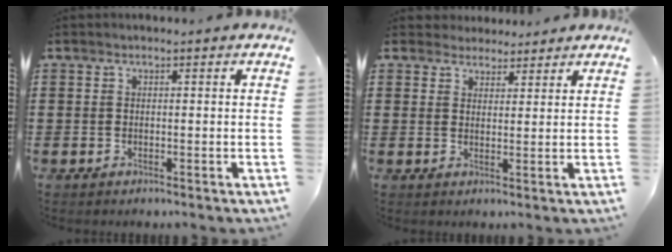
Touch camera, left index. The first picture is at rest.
{"total": 2.8, "force": [2.5, 1.3, -0.1], "torque": [-0.007, 0.005, 0.049]}